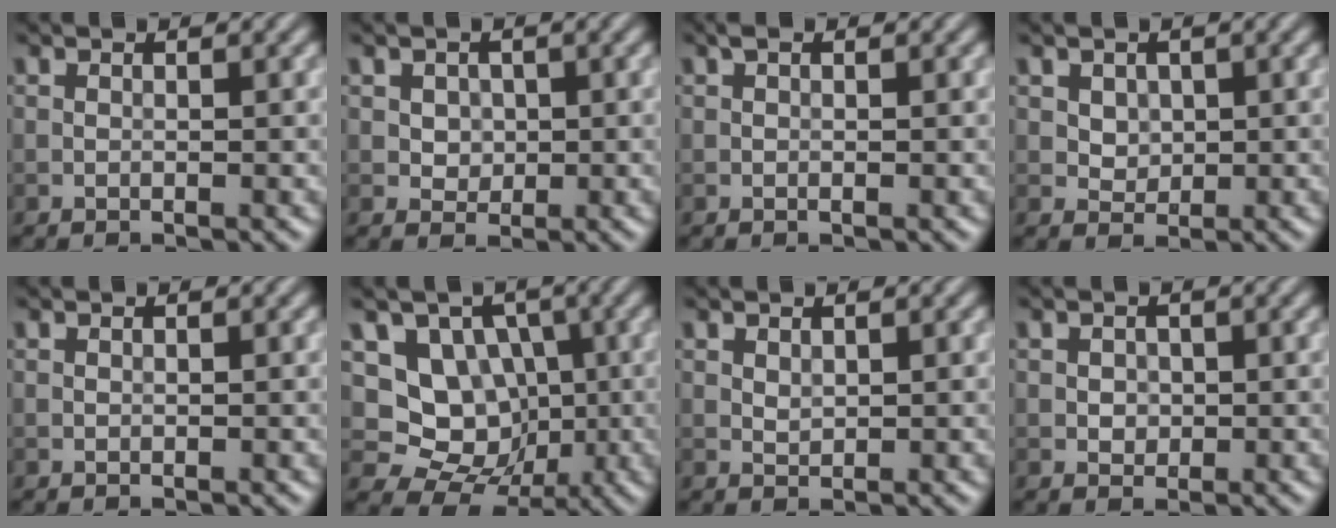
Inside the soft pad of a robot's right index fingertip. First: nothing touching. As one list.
[{"total": 1.9, "force": [0.4, 1.6, 0.8], "torque": [-0.017, -0.001, 0.015]}, {"total": 0.7, "force": [0.2, 0.3, 0.6], "torque": [-0.011, 0.002, 0.002]}, {"total": 2.1, "force": [0.8, 1.6, 1.0], "torque": [-0.021, -0.003, 0.027]}, {"total": 0.0}, {"total": 7.7, "force": [0.8, 6.8, 3.6], "torque": [-0.040, -0.009, -0.006]}, {"total": 0.8, "force": [0.4, 0.5, 0.4], "torque": [-0.011, -0.003, 0.011]}, {"total": 1.2, "force": [0.1, 1.1, 0.5], "torque": [-0.008, -0.003, 0.001]}]